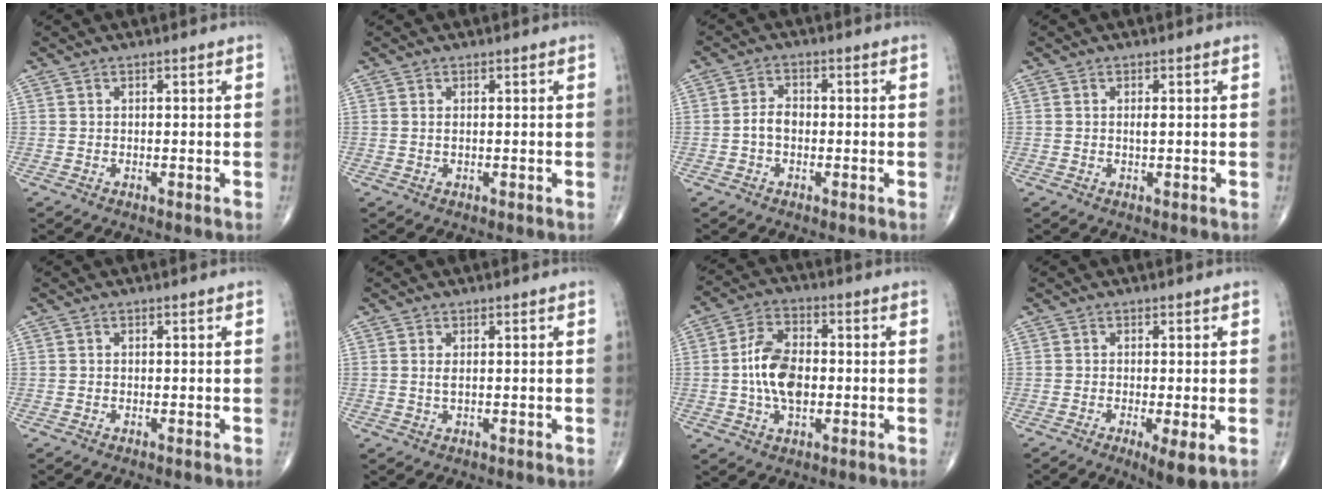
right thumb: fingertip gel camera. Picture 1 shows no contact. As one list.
[{"total": 0.6, "force": [0.1, 0.3, 0.5], "torque": [-0.015, 0.001, 0.003]}, {"total": 3.4, "force": [-0.7, 2.2, 2.4], "torque": [-0.041, 0.013, -0.018]}, {"total": 1.0, "force": [0.1, 0.3, 0.9], "torque": [-0.018, -0.002, 0.001]}, {"total": 0.0}, {"total": 1.3, "force": [0.2, 0.5, 1.2], "torque": [-0.030, -0.001, 0.007]}, {"total": 10.7, "force": [-0.7, 6.2, 8.7], "torque": [-0.151, 0.013, -0.017]}, {"total": 4.8, "force": [-1.3, 0.9, 4.5], "torque": [-0.081, -0.017, -0.023]}]